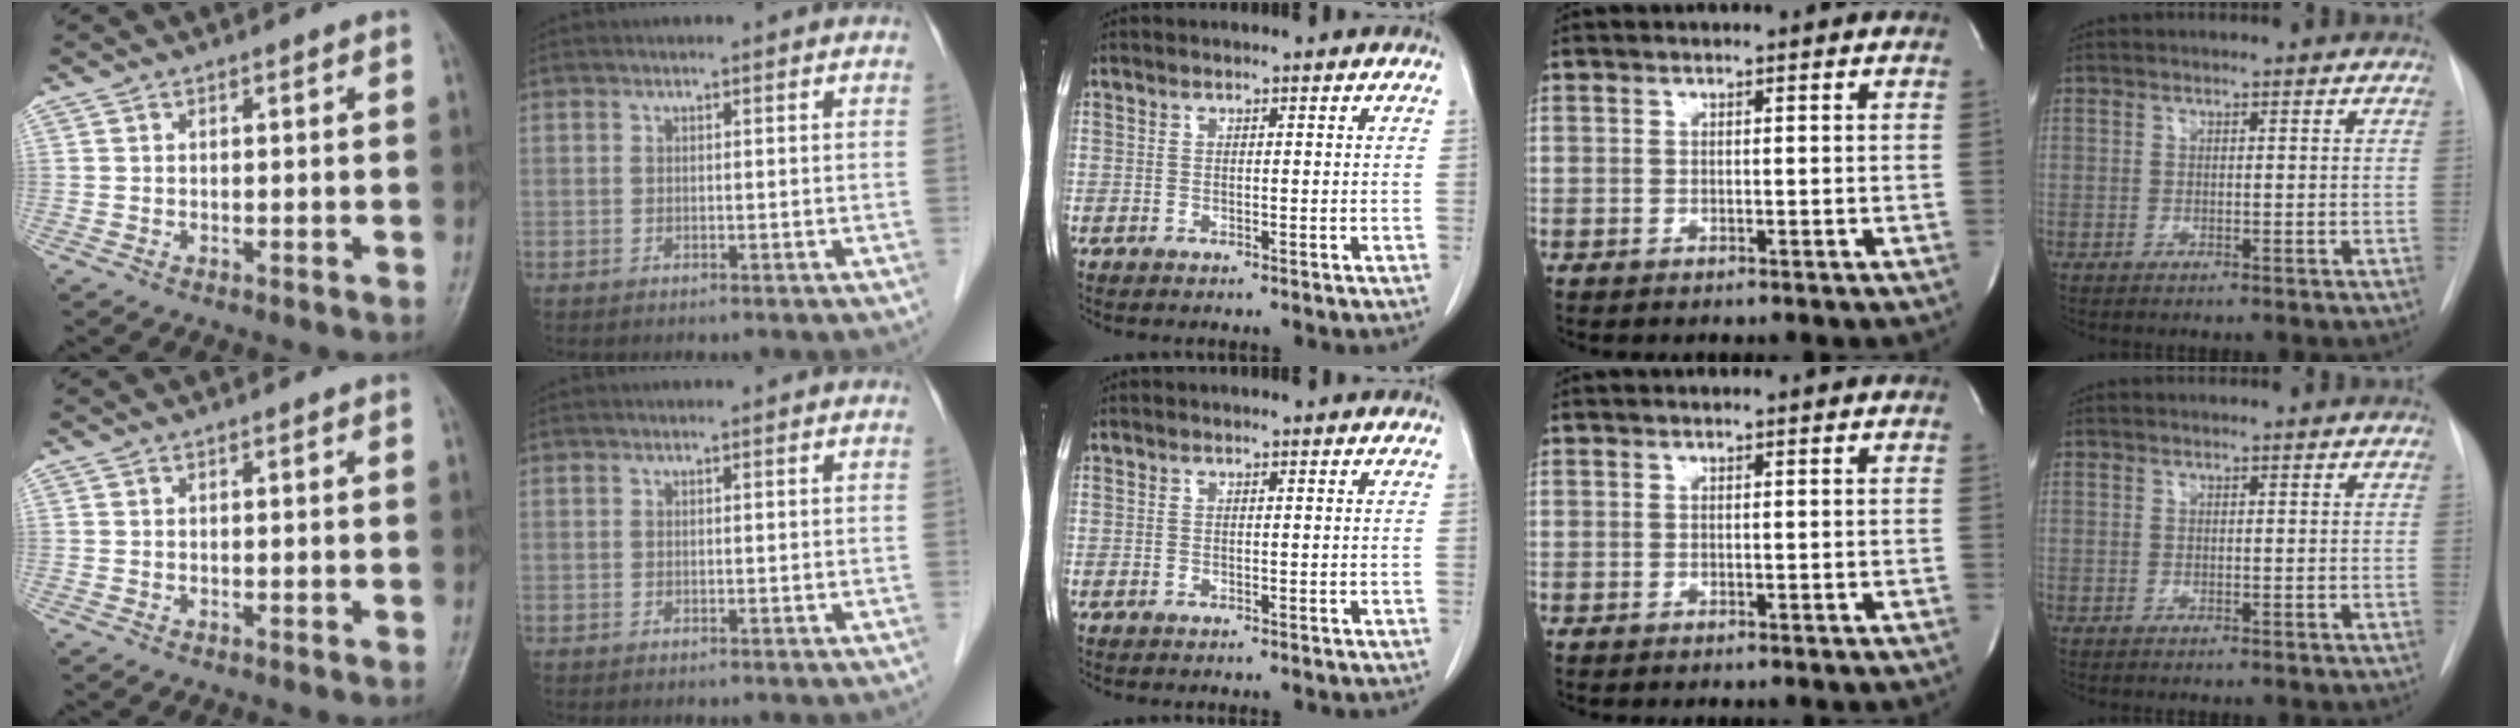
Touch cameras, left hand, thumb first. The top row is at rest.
{}